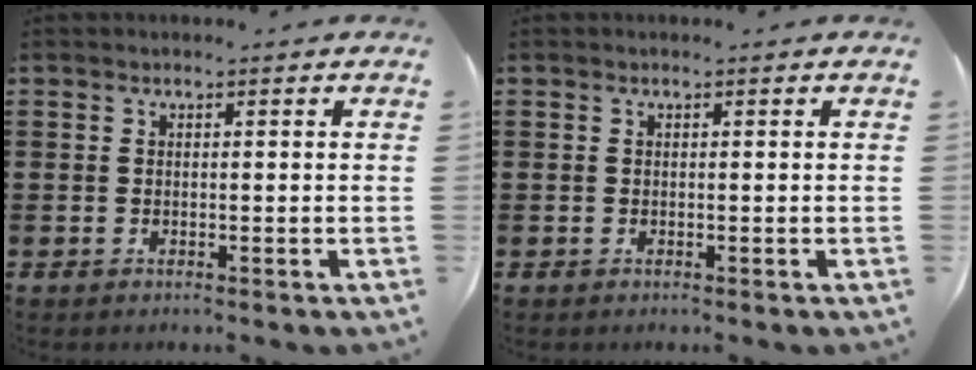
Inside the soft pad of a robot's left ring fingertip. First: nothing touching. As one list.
[{"total": 0.0}]